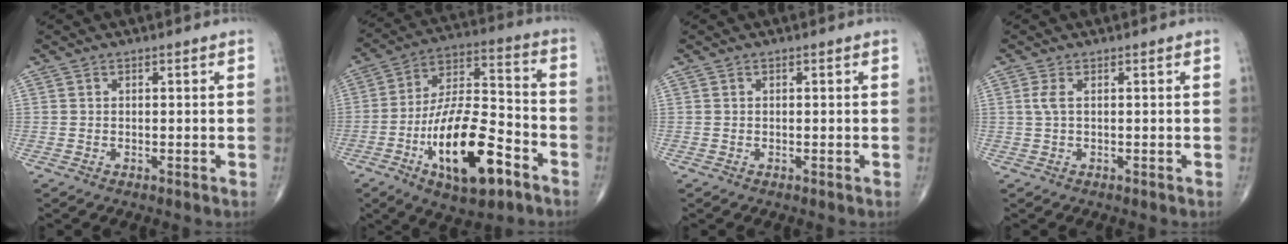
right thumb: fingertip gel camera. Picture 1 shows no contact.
{"total": 19.8, "force": [-8.5, 7.9, 16.0], "torque": [-0.270, 0.050, -0.142]}
{"total": 0.0}
{"total": 1.7, "force": [0.3, 0.4, 1.6], "torque": [-0.050, 0.005, 0.009]}